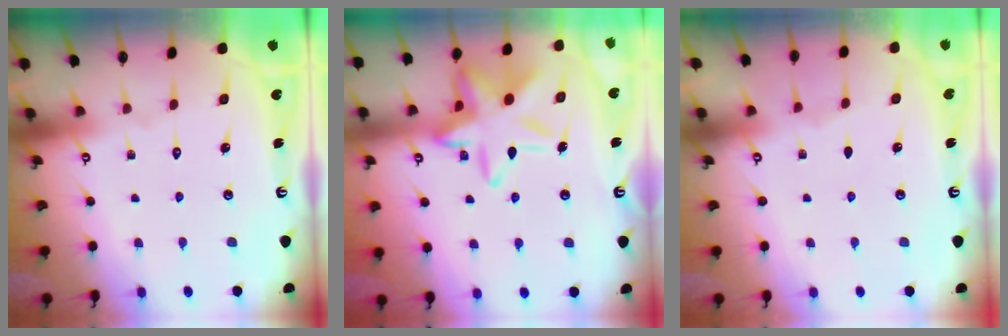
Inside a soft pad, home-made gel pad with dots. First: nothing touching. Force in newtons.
{"total": 17.5, "press": 17.4, "slide": 1.1}
{"total": 1.6, "press": 1.5, "slide": 0.3}